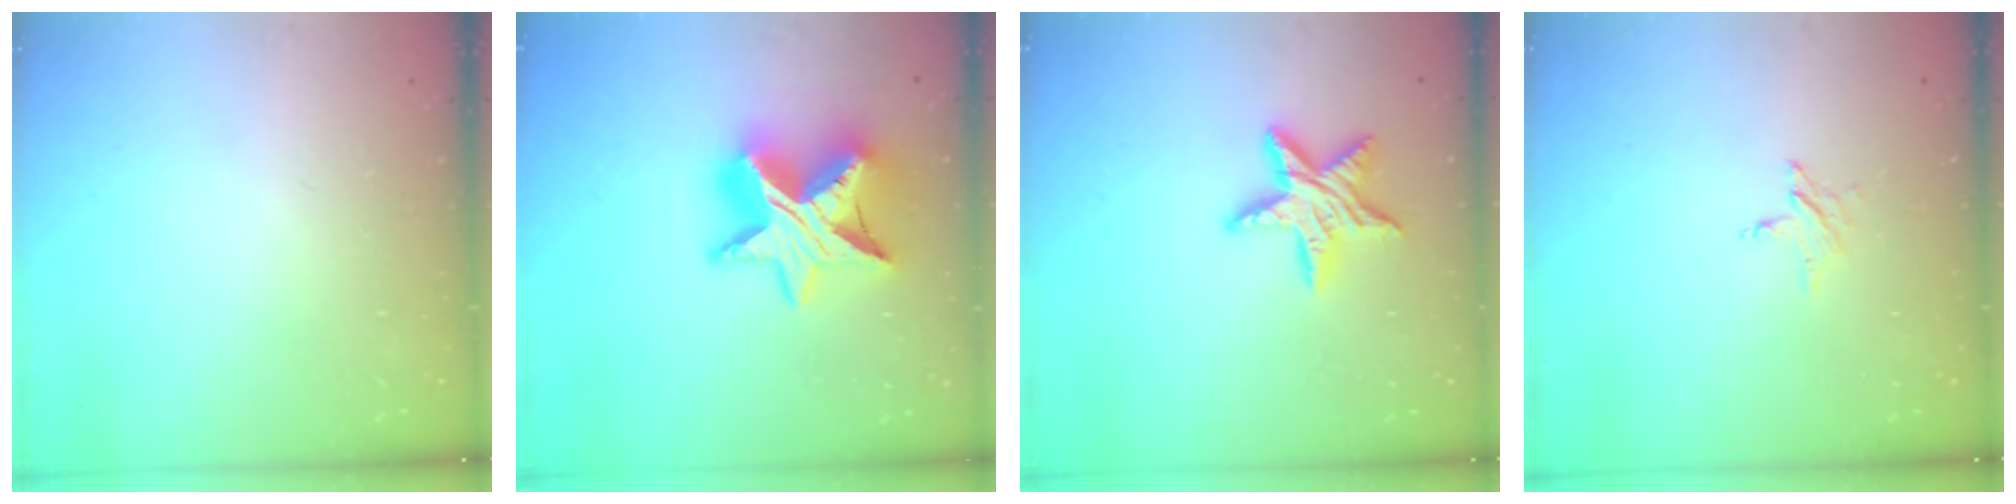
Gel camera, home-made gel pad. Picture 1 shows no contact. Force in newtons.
{"total": 16.8, "press": 16.8, "slide": 1.1}
{"total": 11.6, "press": 11.6, "slide": 0.4}
{"total": 3.2, "press": 3.2, "slide": 0.4}